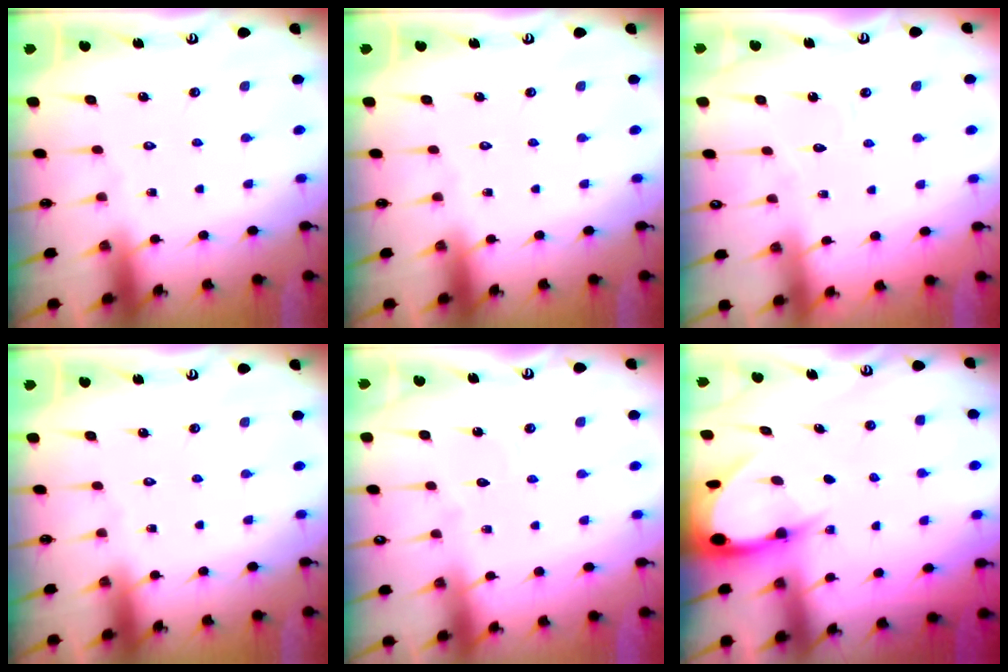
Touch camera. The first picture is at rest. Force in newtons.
{"total": 0.0}
{"total": 2.7, "press": 2.7, "slide": 0.3}
{"total": 0.0}
{"total": 3.5, "press": 3.5, "slide": 0.2}
{"total": 4.6, "press": 4.5, "slide": 0.5}